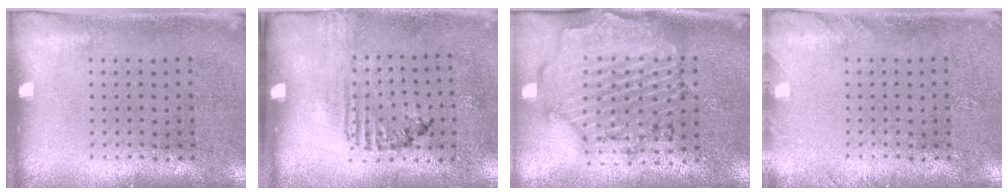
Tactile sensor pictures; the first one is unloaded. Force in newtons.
{"total": 1.8, "press": 1.0, "slide": 1.5}
{"total": 1.5, "press": 1.5, "slide": 0.3}
{"total": 1.1, "press": 1.1, "slide": 0.1}